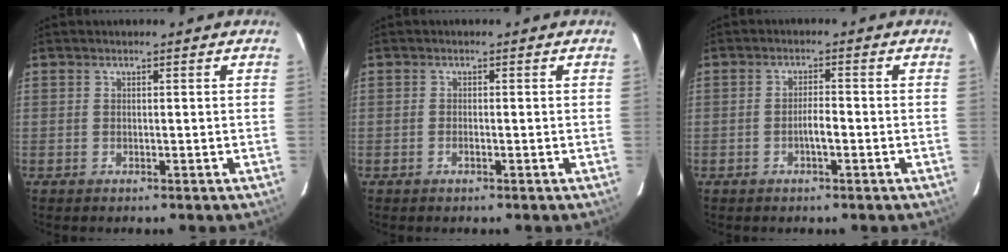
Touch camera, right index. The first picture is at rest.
{"total": 0.7, "force": [-0.4, 0.1, 0.6], "torque": [-0.015, 0.000, -0.006]}
{"total": 2.5, "force": [-0.9, 0.5, 2.3], "torque": [-0.038, 0.005, -0.016]}